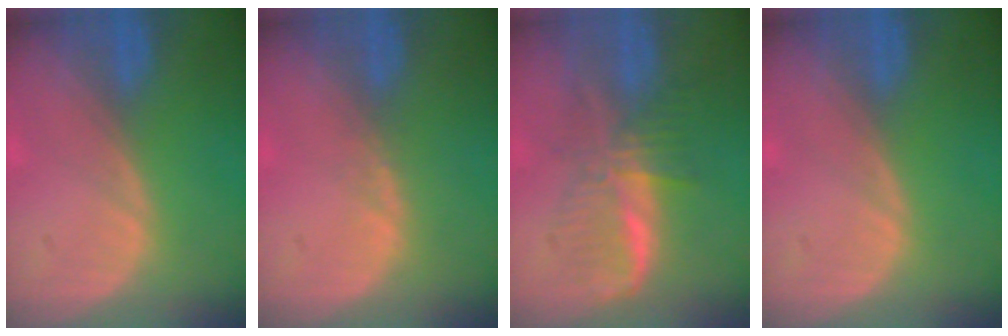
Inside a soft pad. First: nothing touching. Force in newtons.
{"total": 0.8, "press": 0.8, "slide": 0.3}
{"total": 6.1, "press": 6.1, "slide": 0.1}
{"total": 0.0}